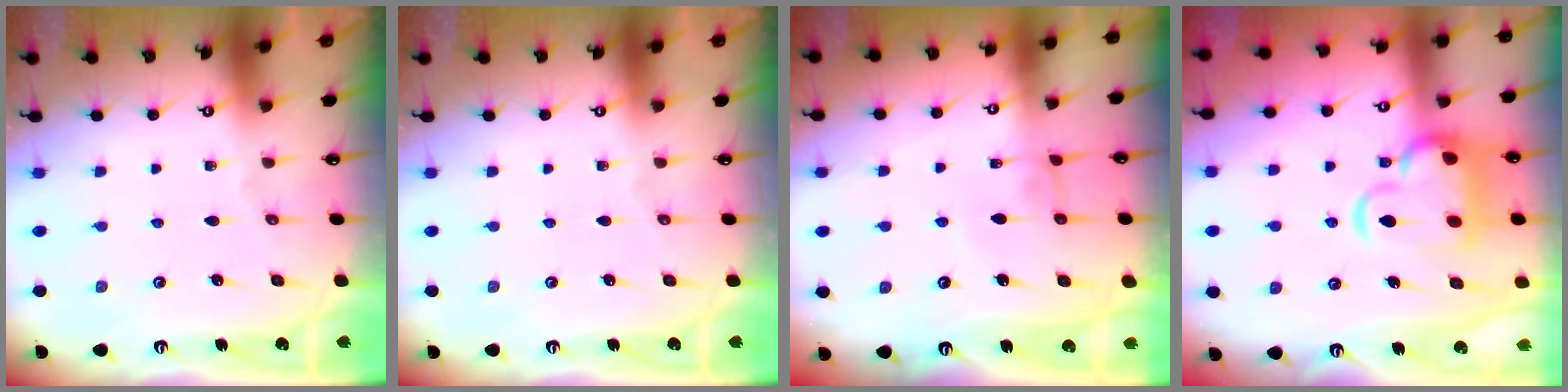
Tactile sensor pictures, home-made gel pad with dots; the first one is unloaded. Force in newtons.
{"total": 0.0}
{"total": 0.0}
{"total": 9.1, "press": 8.9, "slide": 1.9}